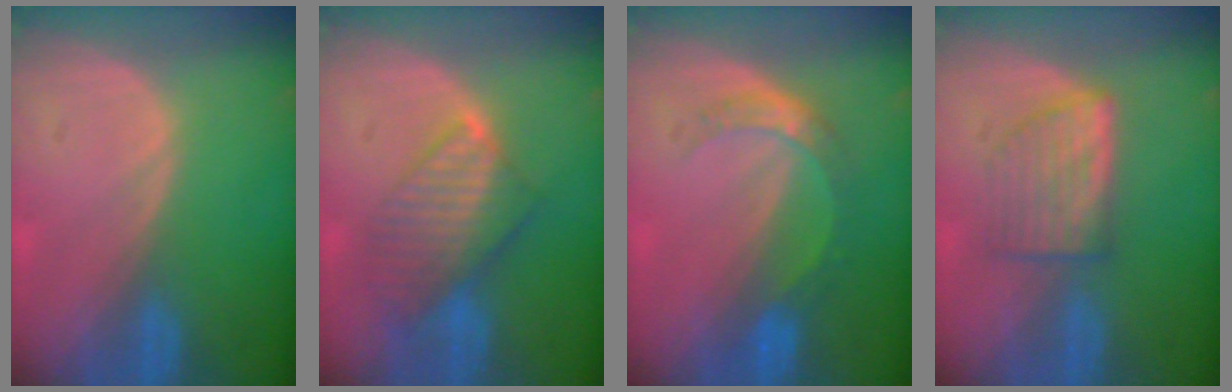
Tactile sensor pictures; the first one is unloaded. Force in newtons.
{"total": 8.2, "press": 7.1, "slide": 4.2}
{"total": 5.2, "press": 4.7, "slide": 2.4}
{"total": 5.5, "press": 5.5, "slide": 0.4}